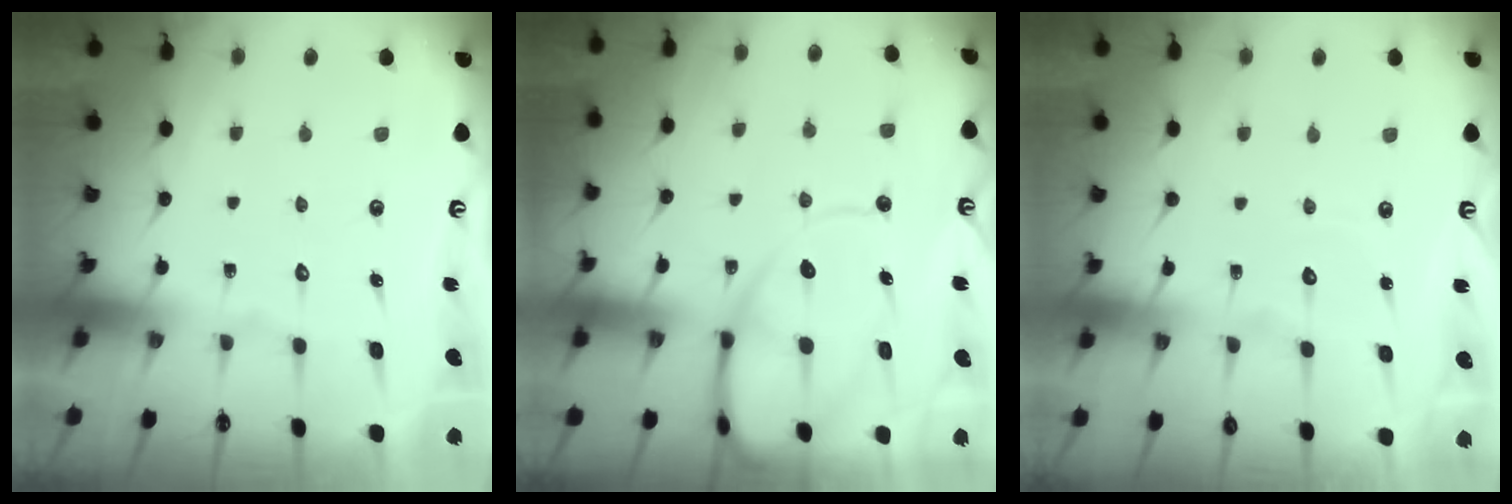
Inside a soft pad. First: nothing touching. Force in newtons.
{"total": 12.8, "press": 12.7, "slide": 1.4}
{"total": 4.2, "press": 4.2, "slide": 0.4}